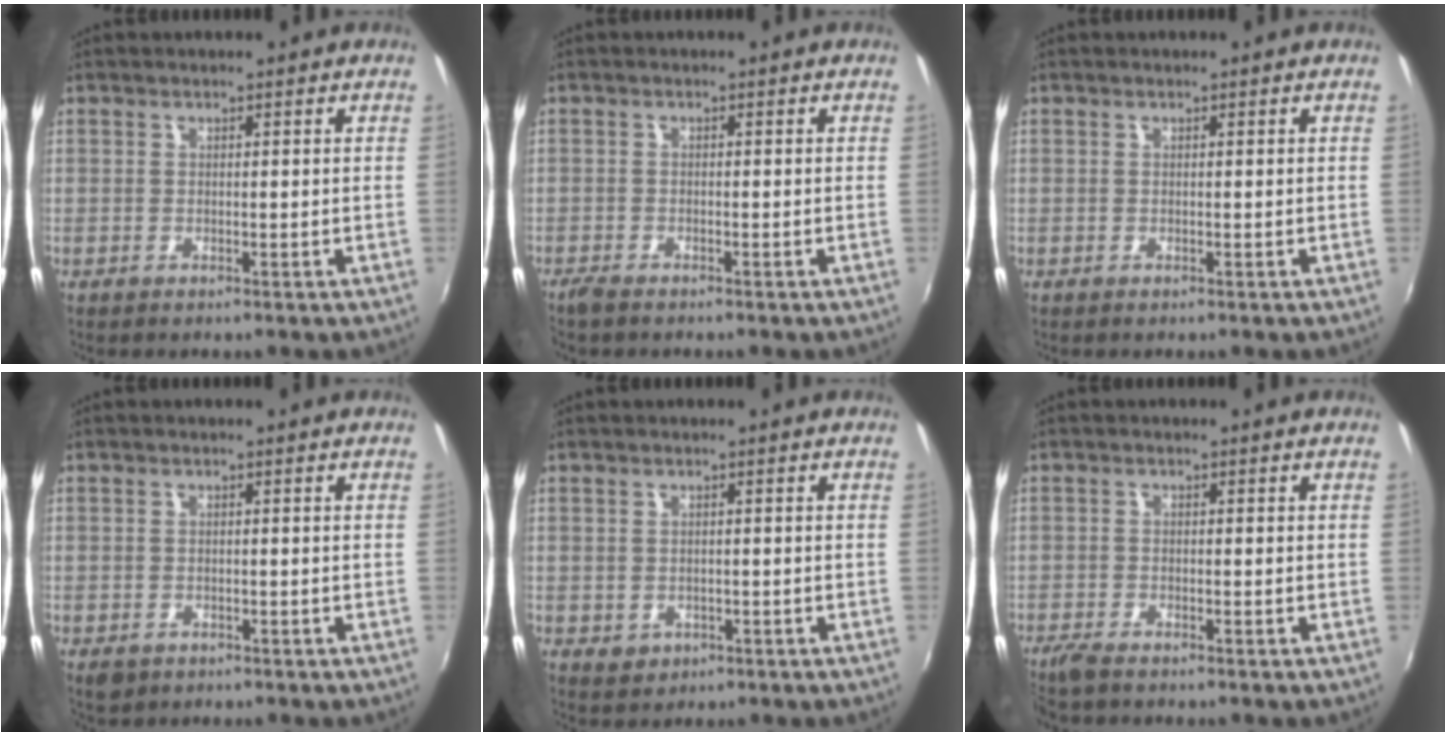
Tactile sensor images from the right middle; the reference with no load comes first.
{"total": 2.3, "force": [-2.0, 0.5, 1.0], "torque": [-0.028, -0.007, -0.041]}
{"total": 0.0}
{"total": 2.7, "force": [-1.6, 1.9, 1.2], "torque": [-0.026, -0.007, -0.022]}
{"total": 2.6, "force": [-0.7, 2.3, 1.1], "torque": [-0.021, -0.003, -0.005]}
{"total": 3.5, "force": [-3.0, 0.7, 1.7], "torque": [-0.046, -0.012, -0.060]}